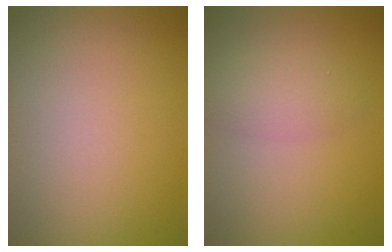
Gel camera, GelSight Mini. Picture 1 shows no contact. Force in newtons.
{"total": 2.2, "press": 2.1, "slide": 0.2}